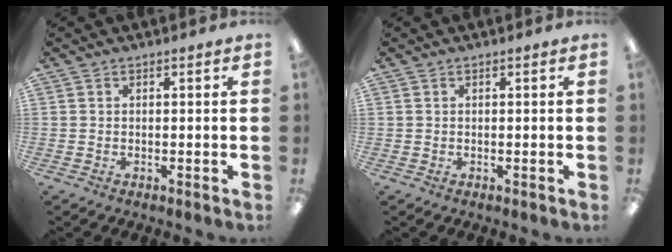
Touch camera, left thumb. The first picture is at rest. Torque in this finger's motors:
{"motor_torque": [-0.68, 0.09, 0.31, 0.05, 0.00]}